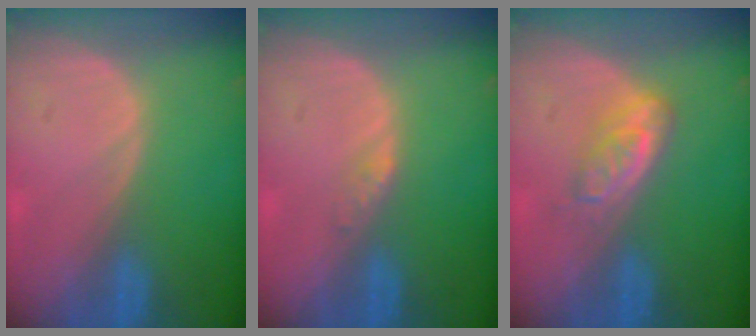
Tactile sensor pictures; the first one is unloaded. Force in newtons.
{"total": 1.2, "press": 1.2, "slide": 0.1}
{"total": 4.8, "press": 4.2, "slide": 2.4}